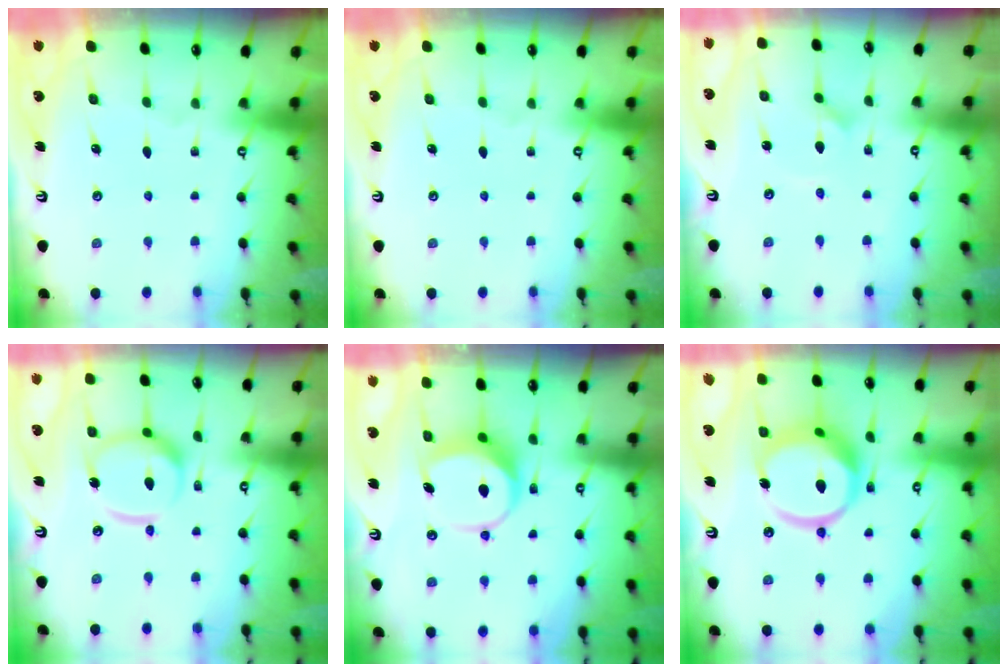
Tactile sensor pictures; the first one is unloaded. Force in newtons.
{"total": 0.0}
{"total": 1.0, "press": 1.0, "slide": 0.0}
{"total": 13.5, "press": 13.5, "slide": 1.3}
{"total": 8.7, "press": 8.6, "slide": 0.9}
{"total": 16.2, "press": 16.1, "slide": 1.8}